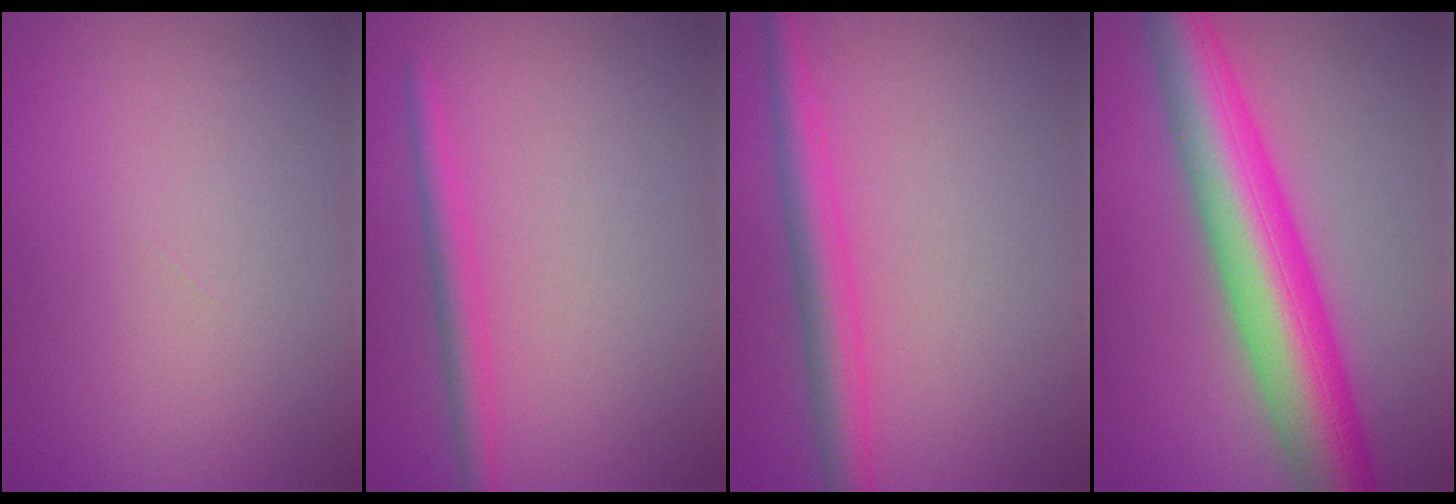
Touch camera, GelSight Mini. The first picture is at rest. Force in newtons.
{"total": 2.2, "press": 2.2, "slide": 0.2}
{"total": 3.7, "press": 3.7, "slide": 0.0}
{"total": 10.5, "press": 10.5, "slide": 0.2}